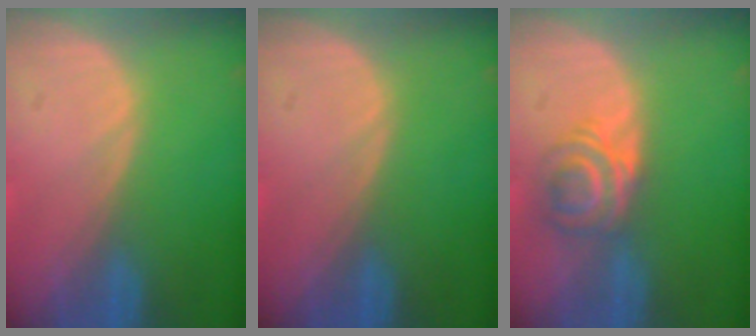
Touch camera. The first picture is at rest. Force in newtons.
{"total": 0.0}
{"total": 5.9, "press": 4.8, "slide": 3.4}